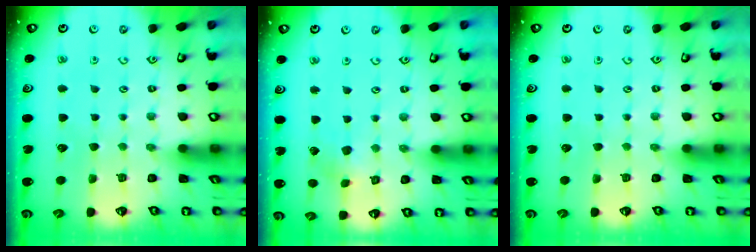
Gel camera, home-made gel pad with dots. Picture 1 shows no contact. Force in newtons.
{"total": 3.2, "press": 3.1, "slide": 0.4}
{"total": 0.0}